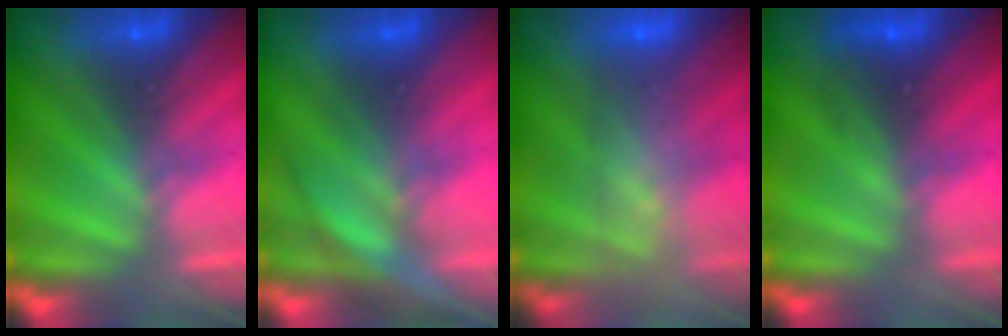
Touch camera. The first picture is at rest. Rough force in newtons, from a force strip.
{"total": 3.5}
{"total": 6.2}
{"total": 2.6}